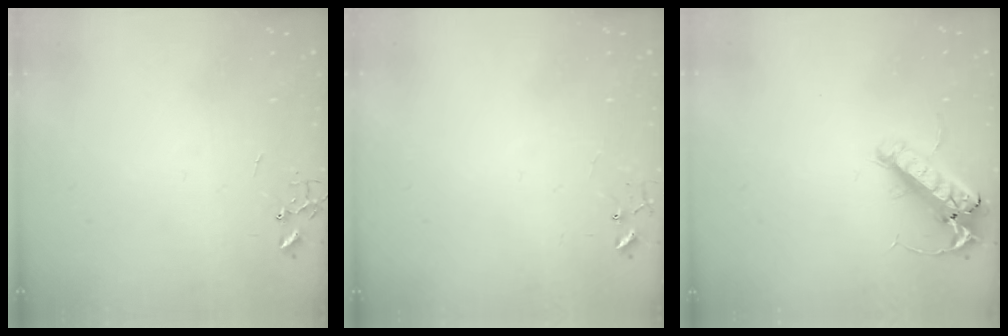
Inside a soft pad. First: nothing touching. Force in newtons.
{"total": 6.1, "press": 6.0, "slide": 0.4}
{"total": 15.2, "press": 15.0, "slide": 2.7}